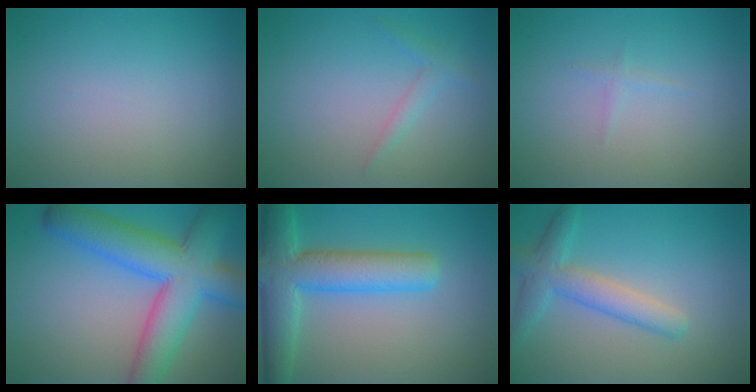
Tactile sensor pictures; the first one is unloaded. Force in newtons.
{"total": 1.2, "press": 1.2, "slide": 0.1}
{"total": 1.0, "press": 0.9, "slide": 0.2}
{"total": 9.7, "press": 9.7, "slide": 0.3}
{"total": 7.5, "press": 7.5, "slide": 0.2}
{"total": 3.9, "press": 3.8, "slide": 0.1}